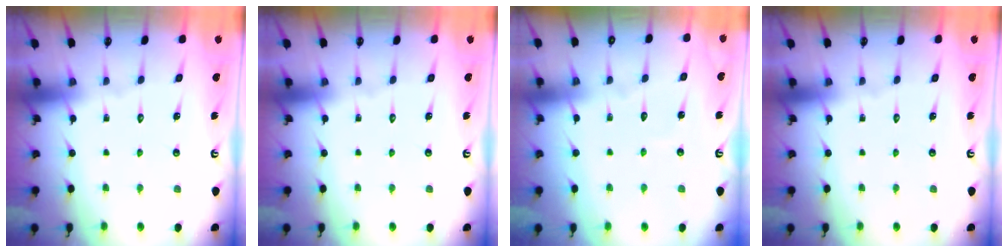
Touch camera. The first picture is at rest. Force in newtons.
{"total": 0.0}
{"total": 2.1, "press": 2.1, "slide": 0.2}
{"total": 0.0}